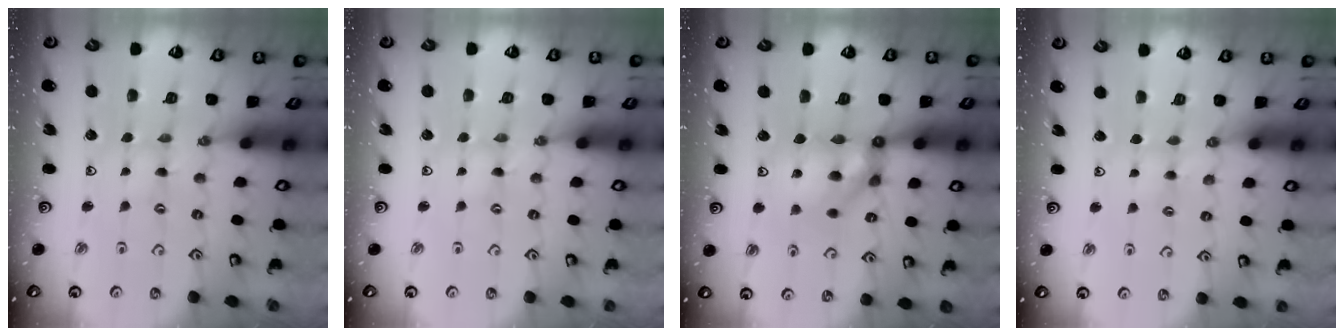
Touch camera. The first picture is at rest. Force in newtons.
{"total": 0.7, "press": 0.7, "slide": 0.1}
{"total": 10.9, "press": 10.7, "slide": 2.0}
{"total": 2.3, "press": 2.3, "slide": 0.4}